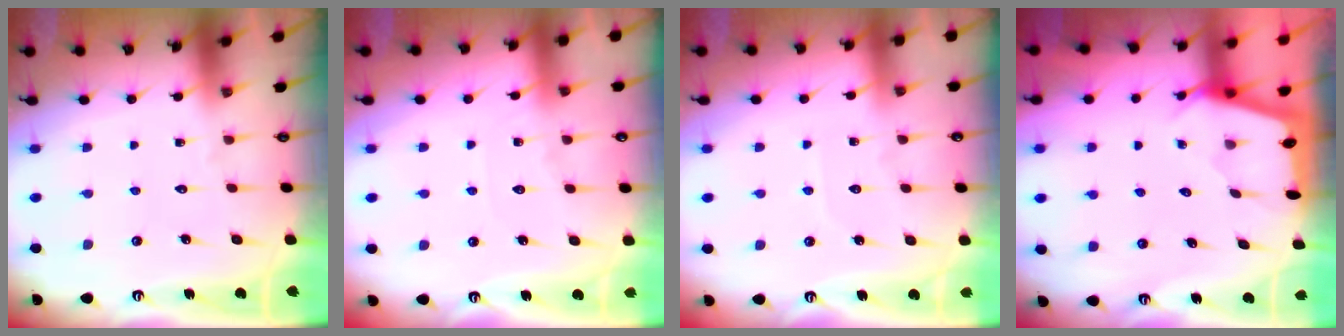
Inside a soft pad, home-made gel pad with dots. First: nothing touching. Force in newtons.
{"total": 4.4, "press": 4.4, "slide": 0.7}
{"total": 2.3, "press": 2.3, "slide": 0.4}
{"total": 2.2, "press": 2.2, "slide": 0.3}